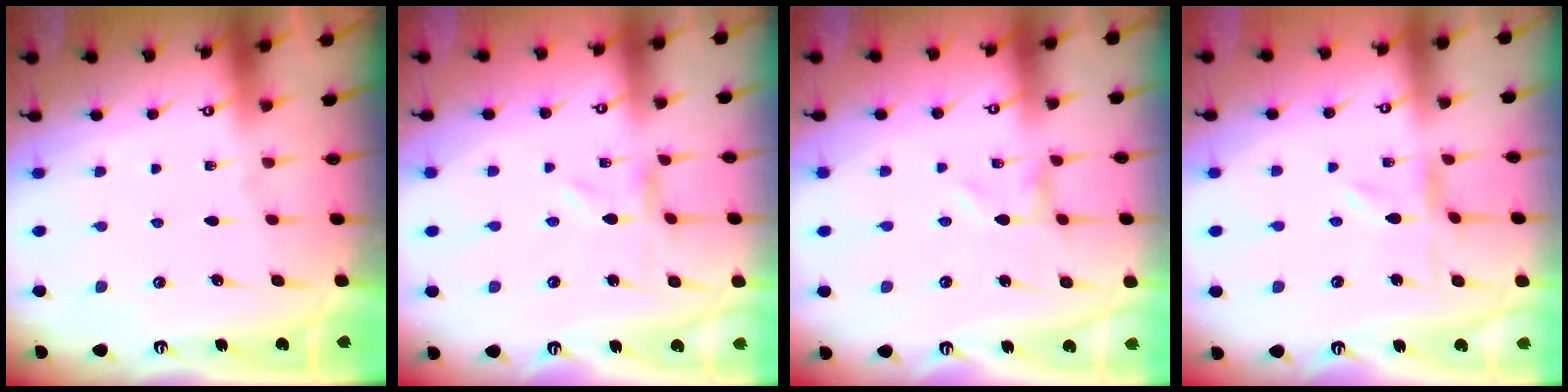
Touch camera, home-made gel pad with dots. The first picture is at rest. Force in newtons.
{"total": 0.0}
{"total": 0.0}
{"total": 0.0}